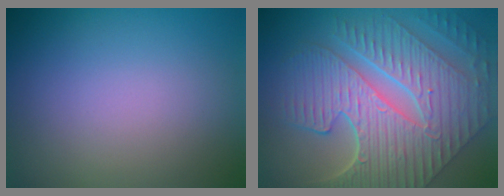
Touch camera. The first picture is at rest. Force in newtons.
{"total": 10.4, "press": 7.3, "slide": 7.4}